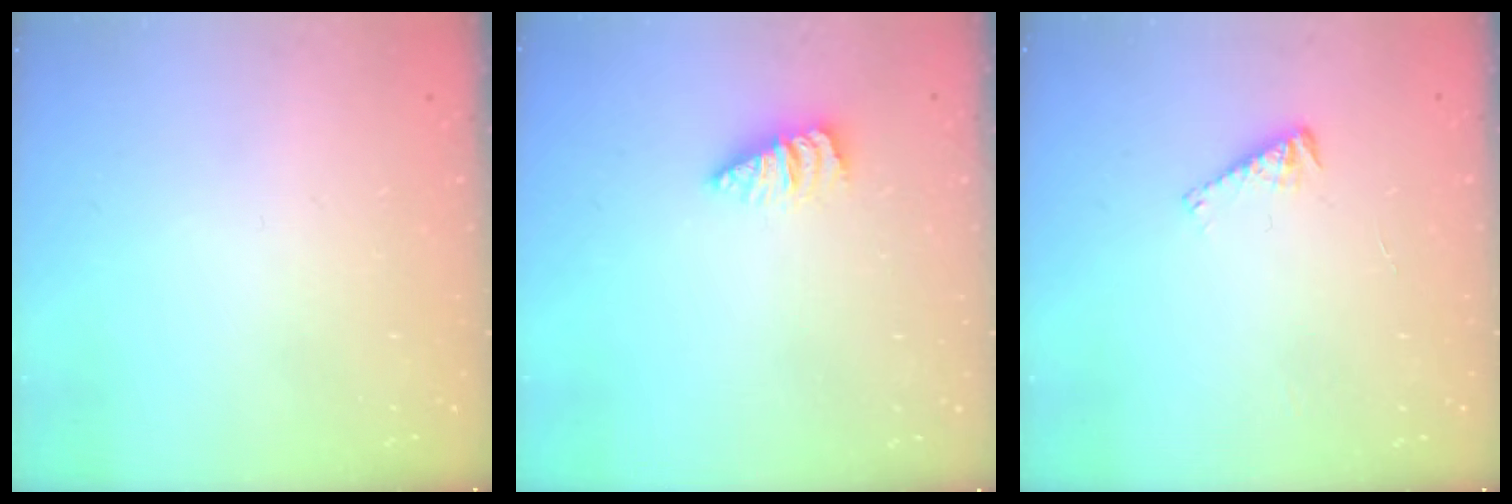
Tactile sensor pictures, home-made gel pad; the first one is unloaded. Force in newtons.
{"total": 2.7, "press": 2.7, "slide": 0.2}
{"total": 4.4, "press": 4.4, "slide": 0.5}